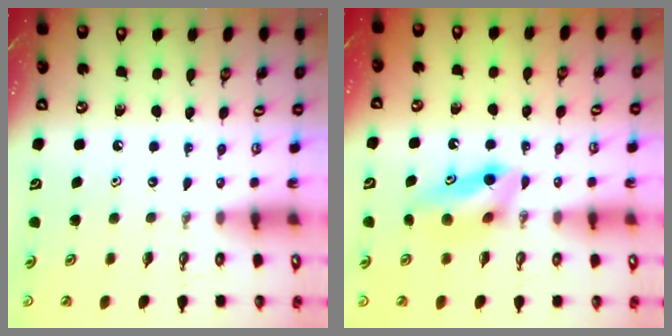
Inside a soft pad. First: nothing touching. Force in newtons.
{"total": 8.3, "press": 8.2, "slide": 1.3}